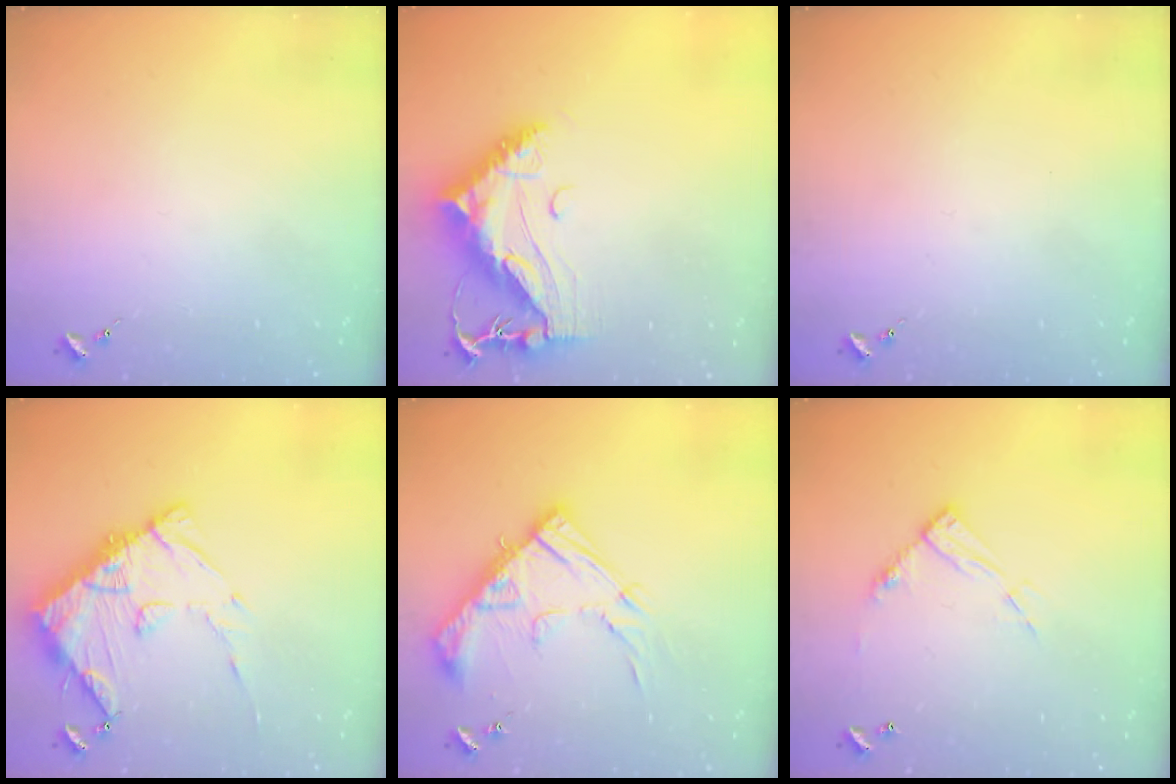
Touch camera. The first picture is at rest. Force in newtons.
{"total": 14.4, "press": 14.3, "slide": 1.4}
{"total": 0.0}
{"total": 14.1, "press": 14.0, "slide": 1.6}
{"total": 15.9, "press": 15.9, "slide": 1.2}
{"total": 11.8, "press": 11.7, "slide": 1.1}